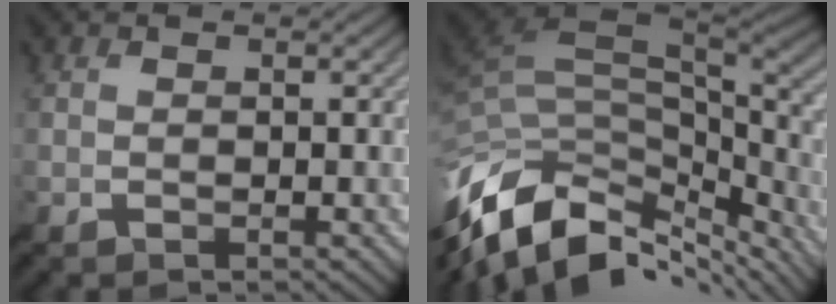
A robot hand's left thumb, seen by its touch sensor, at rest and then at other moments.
{"total": 14.9, "force": [-6.3, 8.9, 10.1], "torque": [-0.245, -0.026, -0.099]}